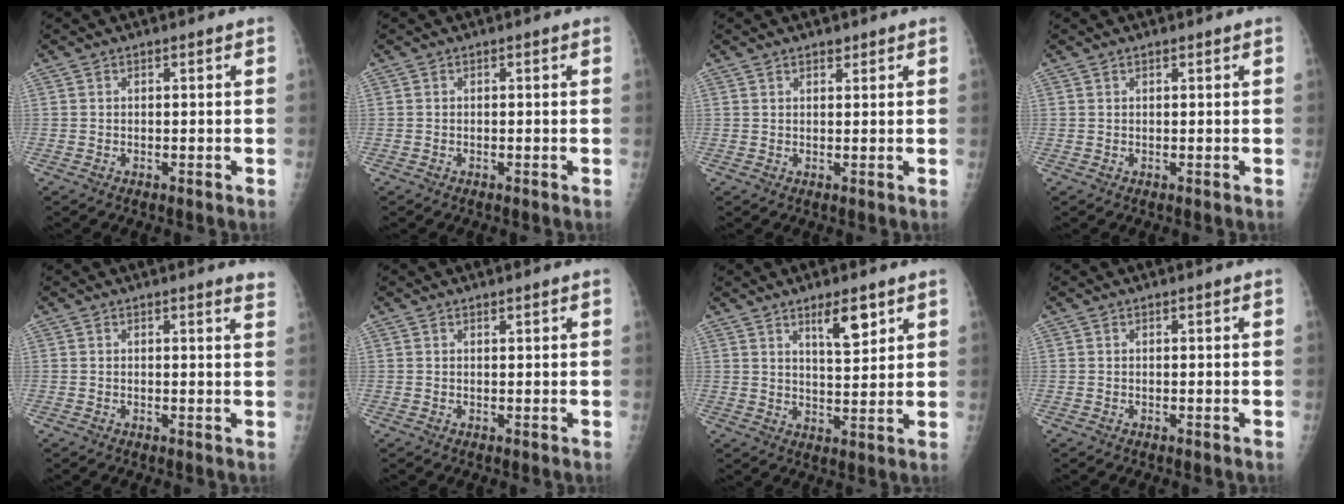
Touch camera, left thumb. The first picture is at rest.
{"total": 0.0}
{"total": 1.8, "force": [1.4, 0.9, 0.7], "torque": [-0.001, -0.008, 0.019]}
{"total": 0.7, "force": [0.6, 0.3, 0.3], "torque": [-0.007, -0.003, 0.010]}
{"total": 2.6, "force": [2.5, 0.1, 0.8], "torque": [-0.009, -0.016, 0.013]}
{"total": 0.6, "force": [0.6, 0.1, 0.3], "torque": [-0.006, -0.004, 0.011]}
{"total": 7.0, "force": [4.2, 2.1, 5.1], "torque": [-0.070, -0.031, 0.068]}
{"total": 0.0}